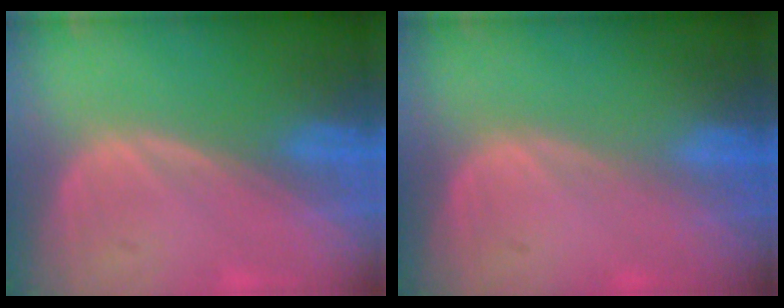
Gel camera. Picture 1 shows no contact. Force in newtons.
{"total": 0.0}